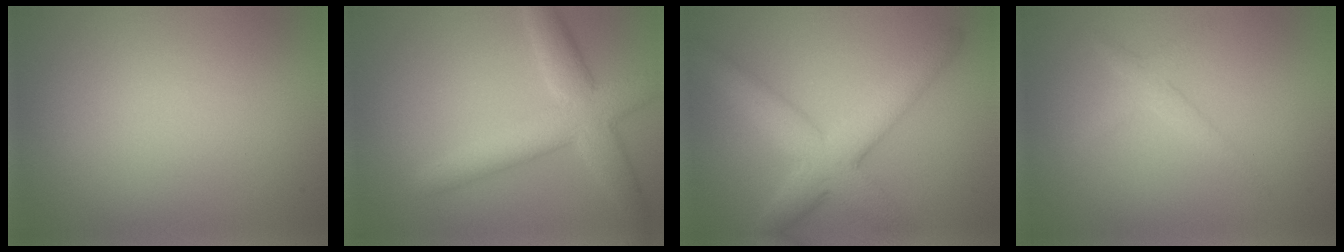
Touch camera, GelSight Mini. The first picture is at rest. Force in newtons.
{"total": 5.6, "press": 5.6, "slide": 0.1}
{"total": 6.3, "press": 6.3, "slide": 0.1}
{"total": 1.6, "press": 1.6, "slide": 0.1}